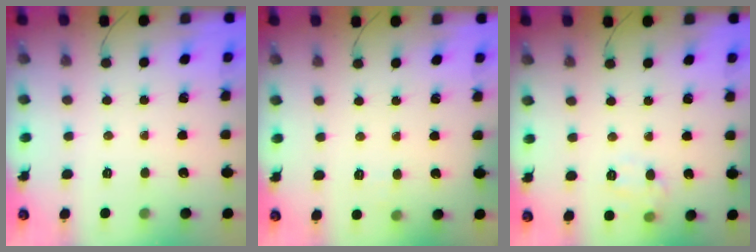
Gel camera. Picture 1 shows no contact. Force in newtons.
{"total": 4.5, "press": 4.3, "slide": 1.1}
{"total": 7.7, "press": 7.6, "slide": 0.9}